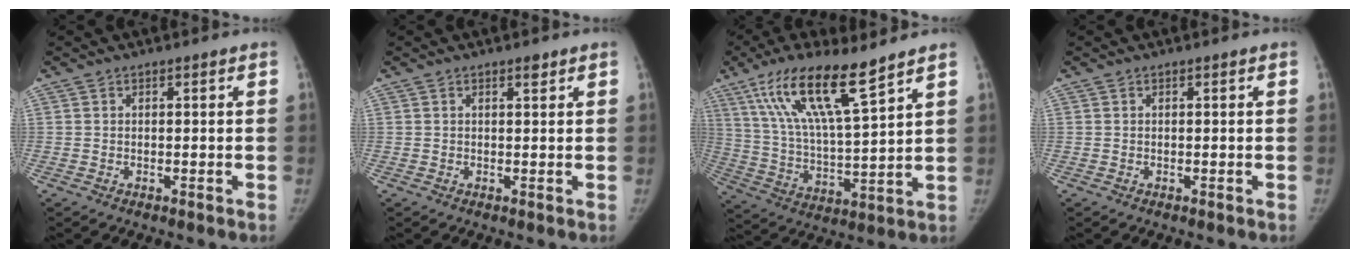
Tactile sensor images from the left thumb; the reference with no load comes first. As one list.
[{"total": 1.2, "force": [0.8, 0.4, 0.7], "torque": [-0.004, -0.004, 0.013]}, {"total": 16.7, "force": [10.6, 3.0, 12.6], "torque": [-0.230, -0.045, 0.208]}, {"total": 0.0}]